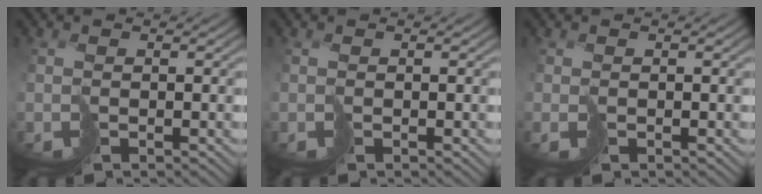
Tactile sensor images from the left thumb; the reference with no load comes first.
{"total": 0.0}
{"total": 0.0}